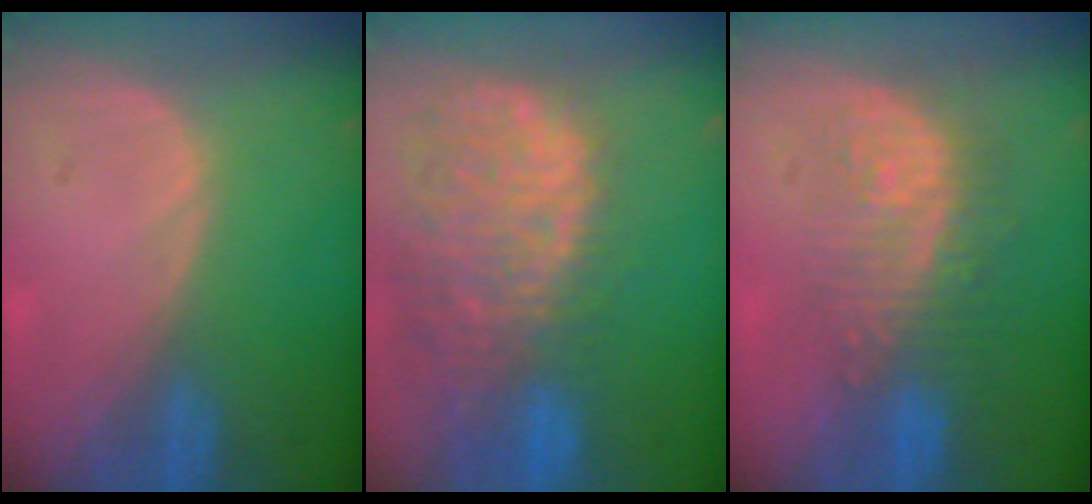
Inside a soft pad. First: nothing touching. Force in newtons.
{"total": 14.0, "press": 11.5, "slide": 8.0}
{"total": 8.9, "press": 8.3, "slide": 3.2}